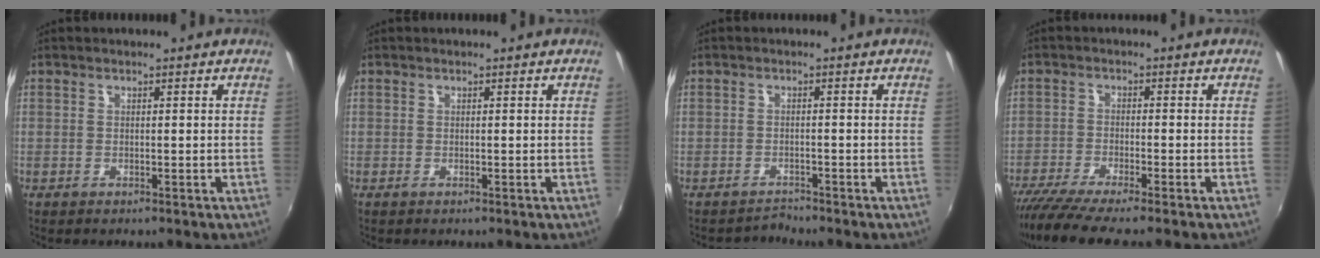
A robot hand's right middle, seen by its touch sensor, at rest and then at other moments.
{"total": 0.0}
{"total": 1.8, "force": [-1.7, 0.3, -0.6], "torque": [0.008, 0.002, -0.031]}
{"total": 7.8, "force": [-6.7, -0.3, 4.1], "torque": [-0.098, -0.031, -0.117]}